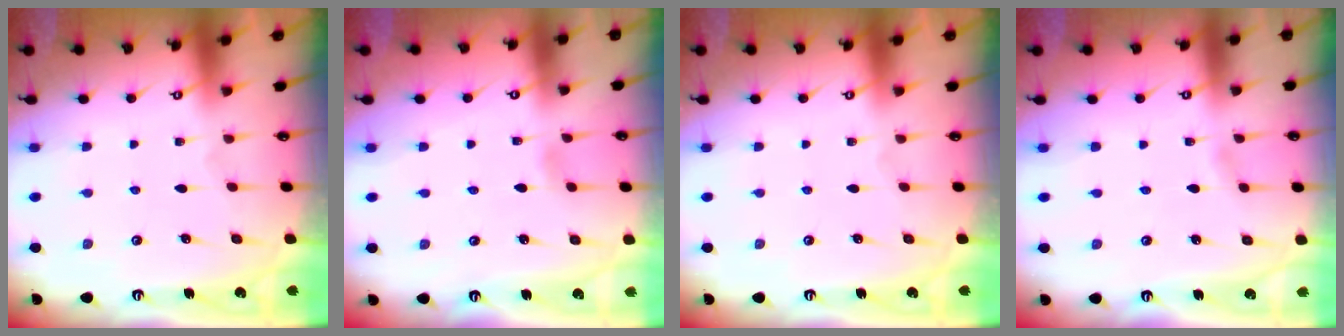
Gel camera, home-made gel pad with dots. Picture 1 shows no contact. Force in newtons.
{"total": 2.1, "press": 2.1, "slide": 0.2}
{"total": 0.0}
{"total": 1.3, "press": 1.3, "slide": 0.2}